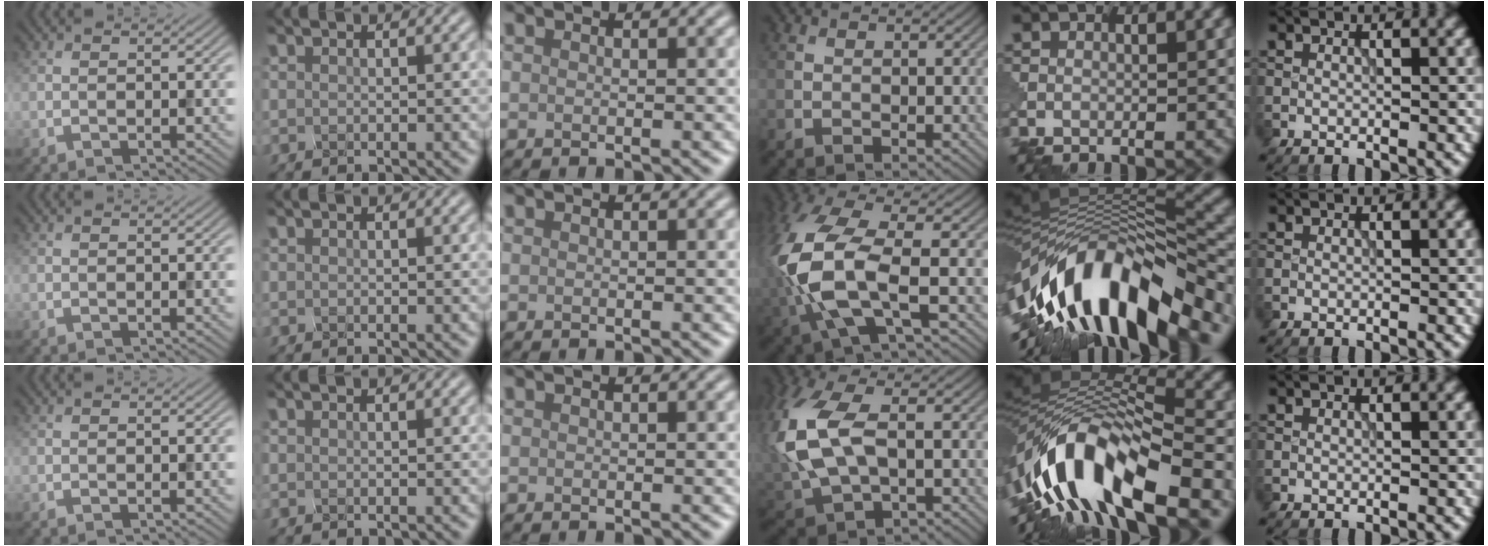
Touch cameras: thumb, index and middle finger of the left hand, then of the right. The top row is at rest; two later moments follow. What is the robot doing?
{"motion": "squeeze", "object": "hand grip exerciser"}